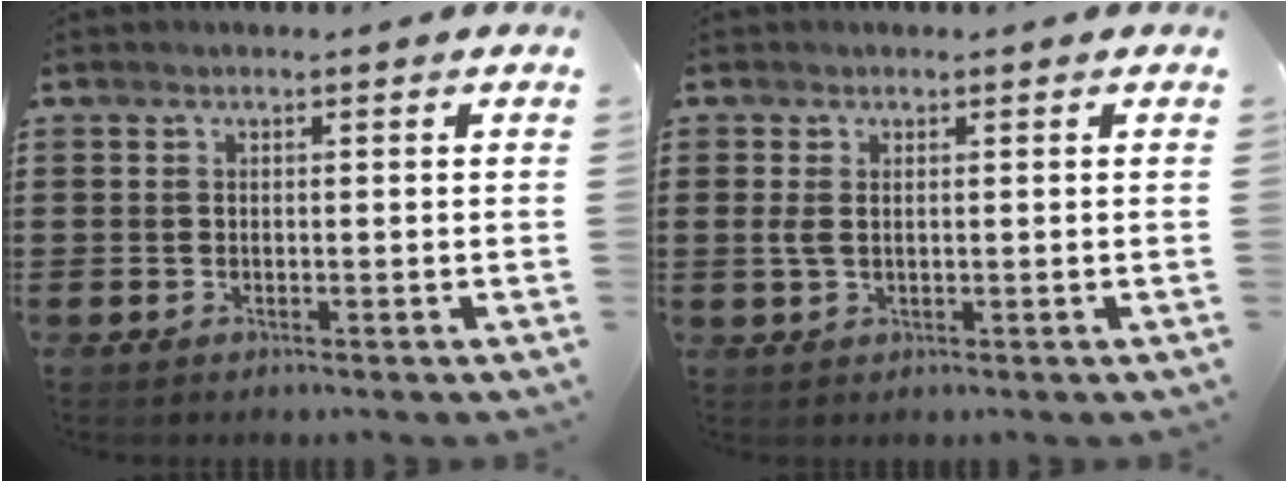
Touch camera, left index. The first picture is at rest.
{"total": 2.0, "force": [0.3, 0.9, 1.7], "torque": [-0.044, 0.001, 0.002]}